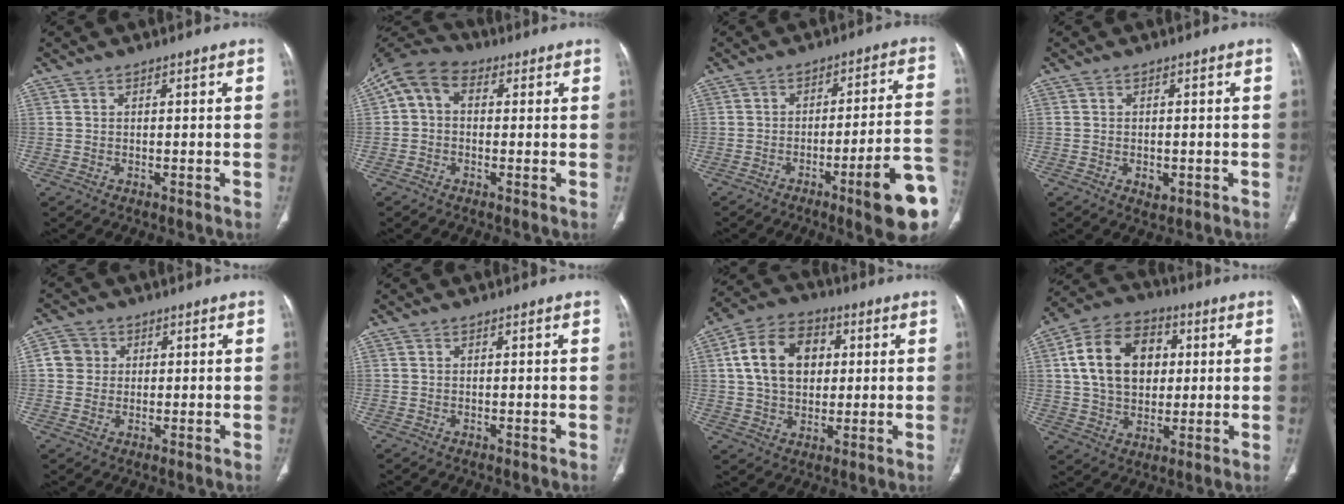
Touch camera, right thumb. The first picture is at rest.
{"total": 8.5, "force": [1.2, 6.2, 5.6], "torque": [-0.100, 0.029, 0.007]}
{"total": 15.4, "force": [-6.6, 1.8, 13.8], "torque": [-0.141, 0.032, -0.088]}
{"total": 2.4, "force": [-0.8, 1.5, 1.6], "torque": [-0.018, 0.001, -0.005]}
{"total": 4.3, "force": [0.8, 4.1, 1.1], "torque": [-0.001, 0.005, 0.011]}
{"total": 0.0}
{"total": 14.1, "force": [2.8, 10.2, 9.4], "torque": [-0.136, 0.010, 0.046]}
{"total": 16.4, "force": [3.2, 11.9, 10.8], "torque": [-0.159, 0.012, 0.055]}